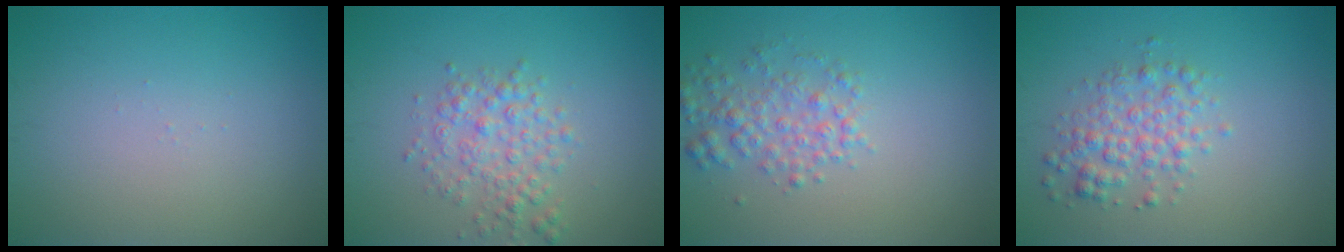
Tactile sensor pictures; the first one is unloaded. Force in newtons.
{"total": 3.1, "press": 3.1, "slide": 0.0}
{"total": 2.7, "press": 2.7, "slide": 0.1}
{"total": 3.1, "press": 3.1, "slide": 0.1}